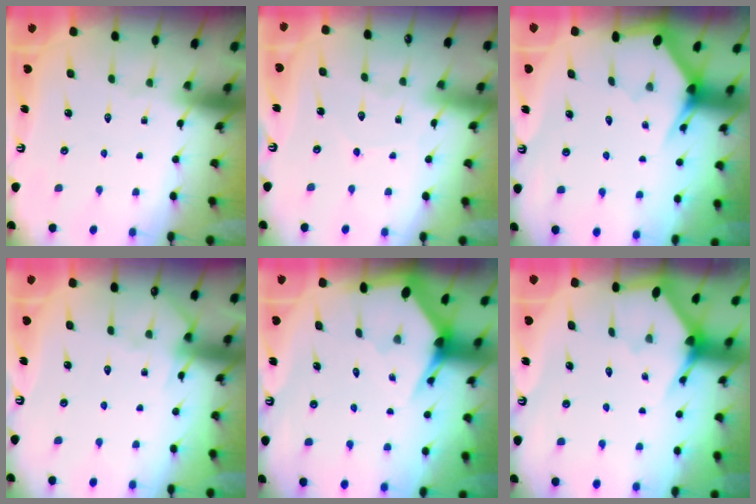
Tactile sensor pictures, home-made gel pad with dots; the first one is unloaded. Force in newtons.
{"total": 3.5, "press": 3.4, "slide": 0.3}
{"total": 3.0, "press": 3.0, "slide": 0.0}
{"total": 4.4, "press": 4.3, "slide": 0.6}
{"total": 3.6, "press": 3.6, "slide": 0.2}
{"total": 2.9, "press": 2.9, "slide": 0.2}